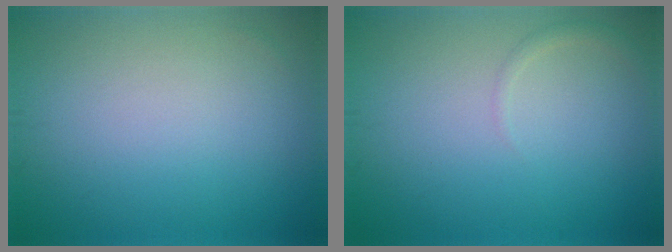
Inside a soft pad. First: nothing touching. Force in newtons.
{"total": 0.8, "press": 0.8, "slide": 0.1}